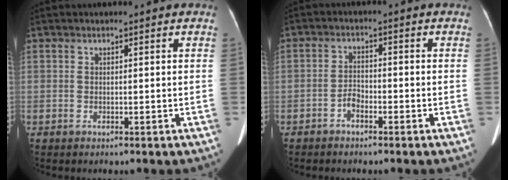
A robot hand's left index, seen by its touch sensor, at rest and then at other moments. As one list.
[{"total": 2.4, "force": [-1.7, 1.0, 1.4], "torque": [-0.028, 0.004, -0.032]}]